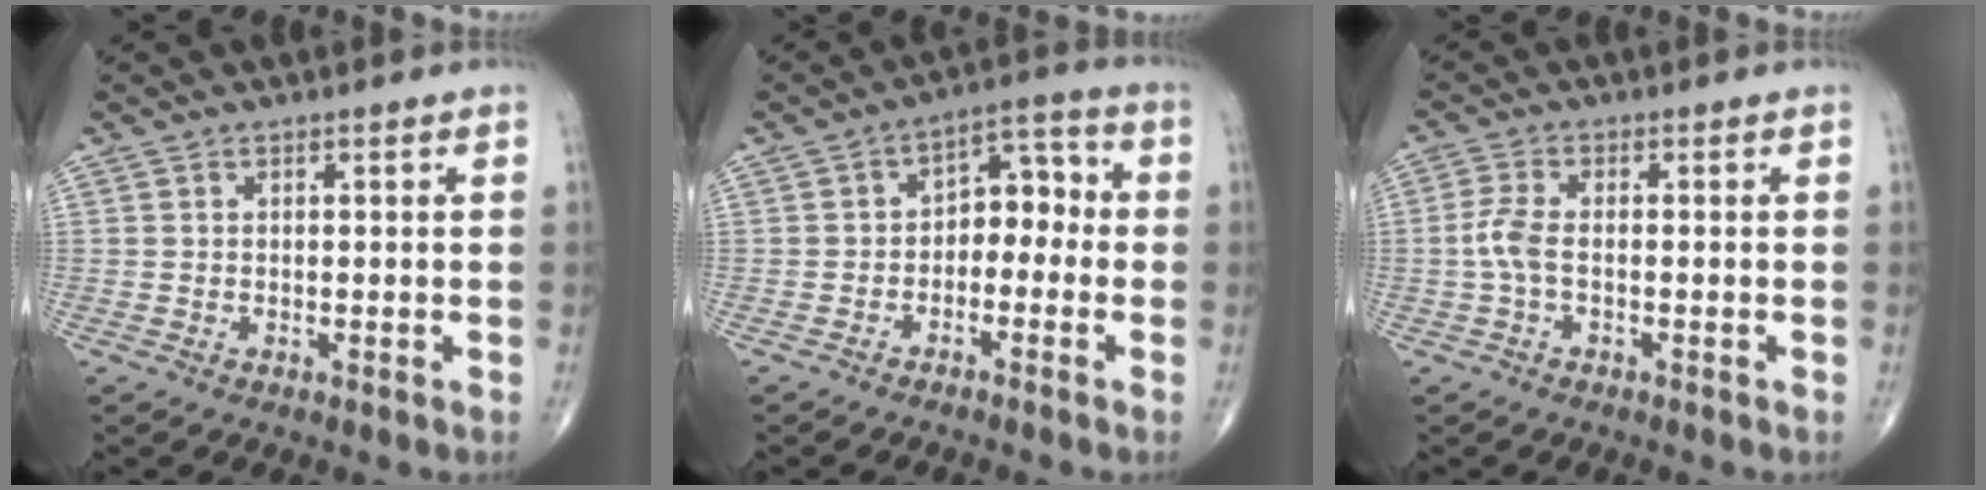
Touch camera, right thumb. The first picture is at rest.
{"total": 7.1, "force": [-1.5, 4.7, 5.1], "torque": [-0.044, 0.042, -0.038]}
{"total": 3.6, "force": [-0.7, 1.4, 3.3], "torque": [-0.085, 0.004, -0.020]}